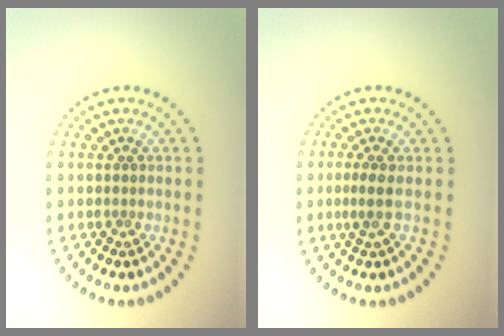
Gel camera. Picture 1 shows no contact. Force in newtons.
{"total": 1.5, "press": 1.2, "slide": 1.0}